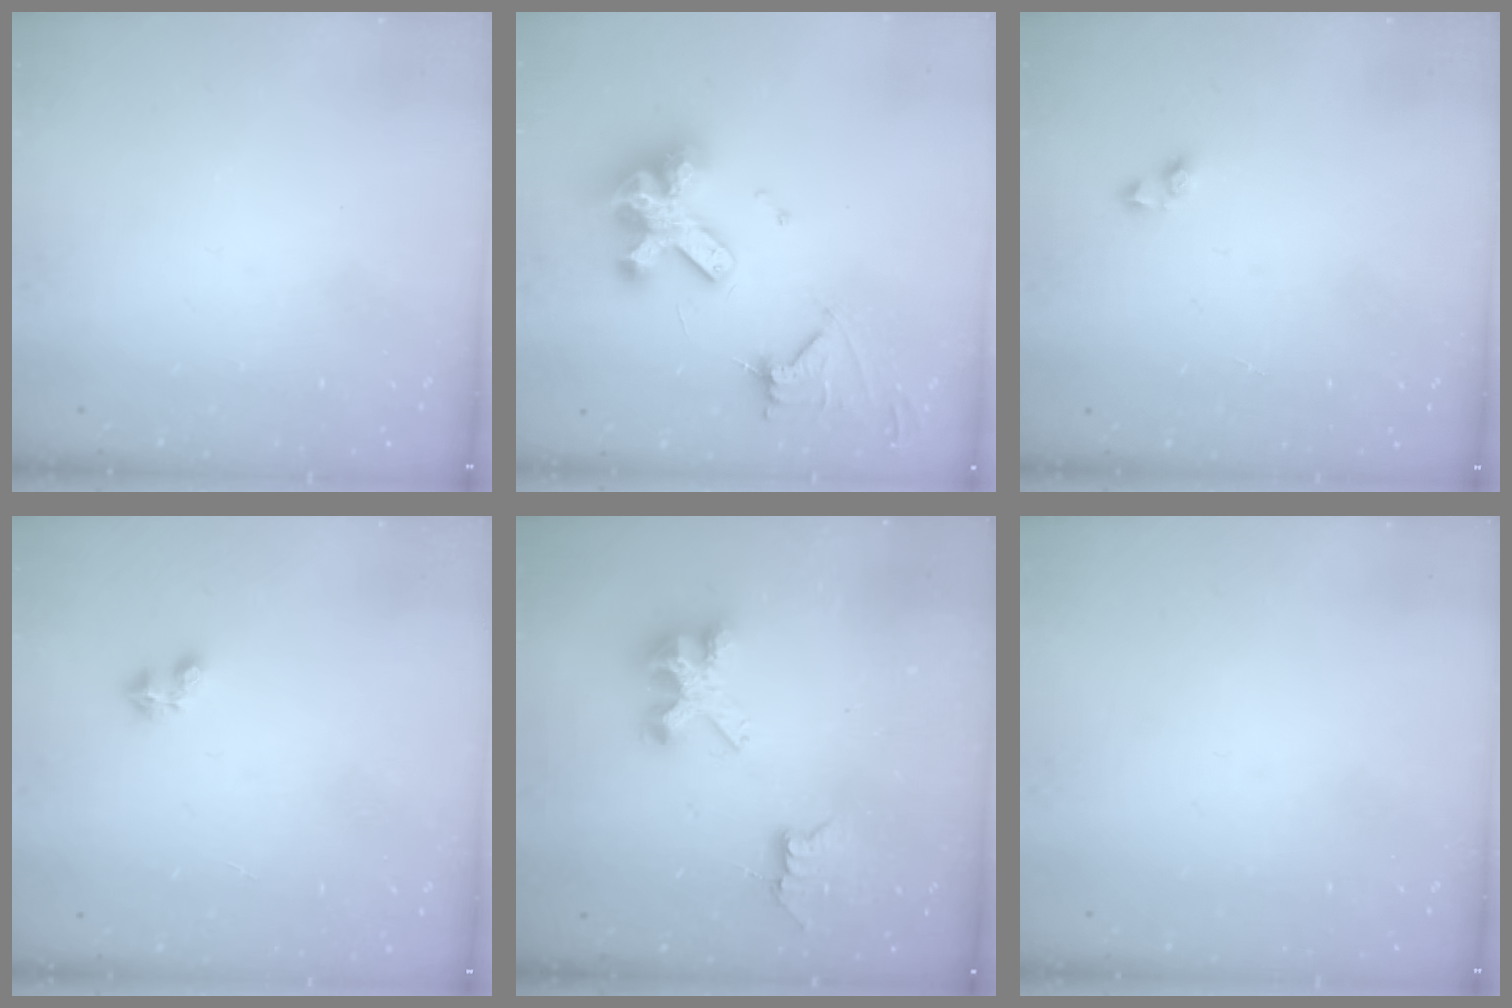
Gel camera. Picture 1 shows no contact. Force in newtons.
{"total": 15.7, "press": 15.6, "slide": 1.7}
{"total": 2.9, "press": 2.9, "slide": 0.3}
{"total": 2.4, "press": 2.3, "slide": 0.6}
{"total": 7.8, "press": 7.8, "slide": 0.3}
{"total": 0.0}